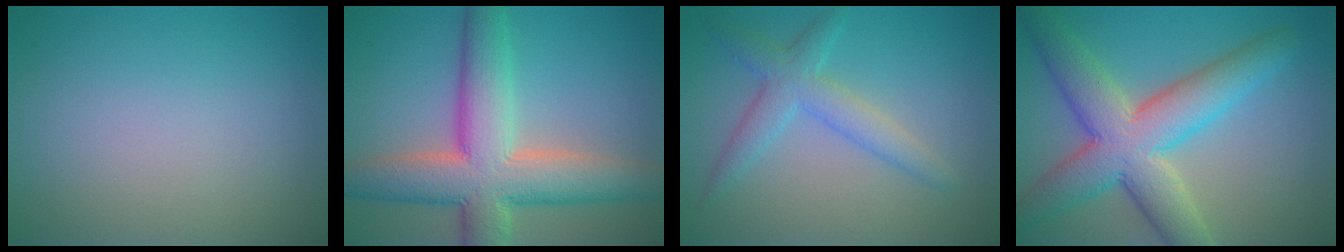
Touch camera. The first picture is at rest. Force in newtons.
{"total": 9.8, "press": 9.8, "slide": 0.8}
{"total": 3.5, "press": 3.5, "slide": 0.1}
{"total": 9.1, "press": 9.0, "slide": 0.6}